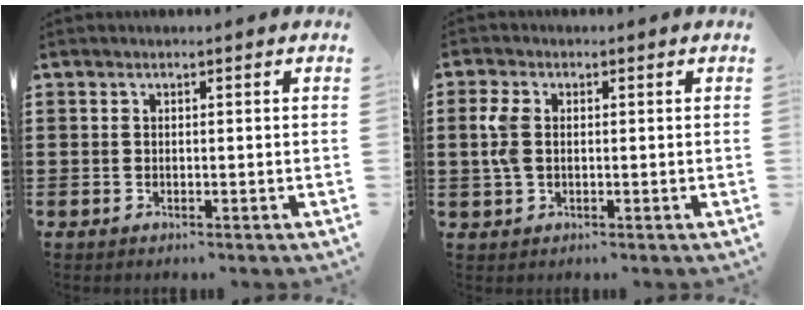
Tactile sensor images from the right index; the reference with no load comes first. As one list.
[{"total": 4.1, "force": [0.3, 2.5, 3.2], "torque": [-0.089, 0.000, -0.001]}]